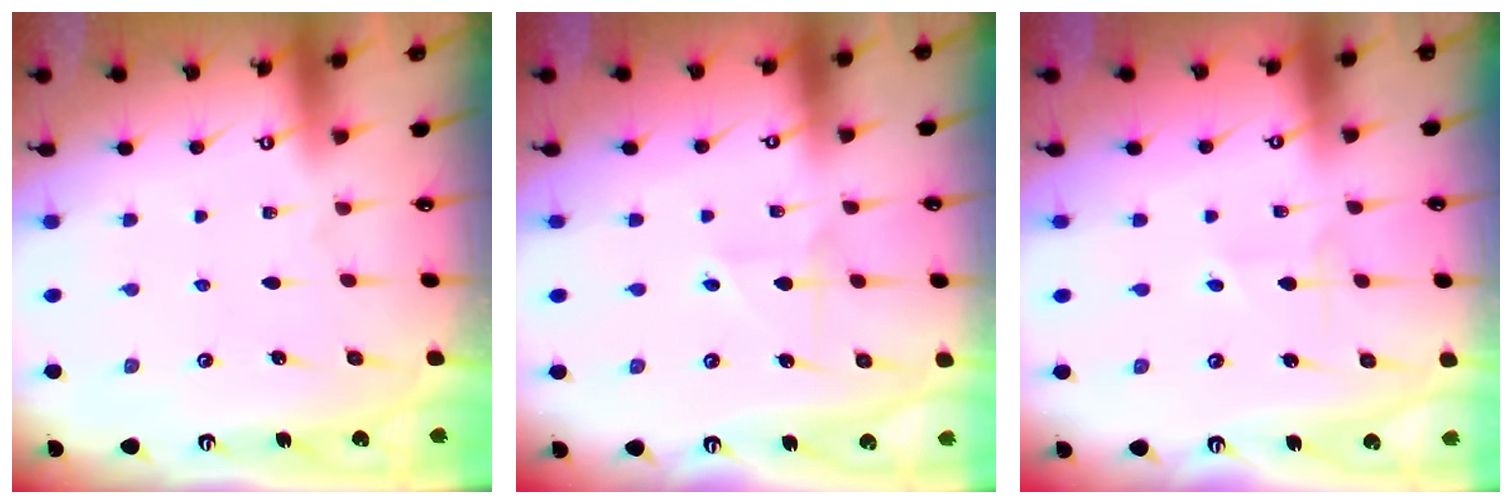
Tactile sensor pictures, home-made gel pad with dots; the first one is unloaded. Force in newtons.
{"total": 4.0, "press": 3.9, "slide": 0.7}
{"total": 2.8, "press": 2.8, "slide": 0.3}